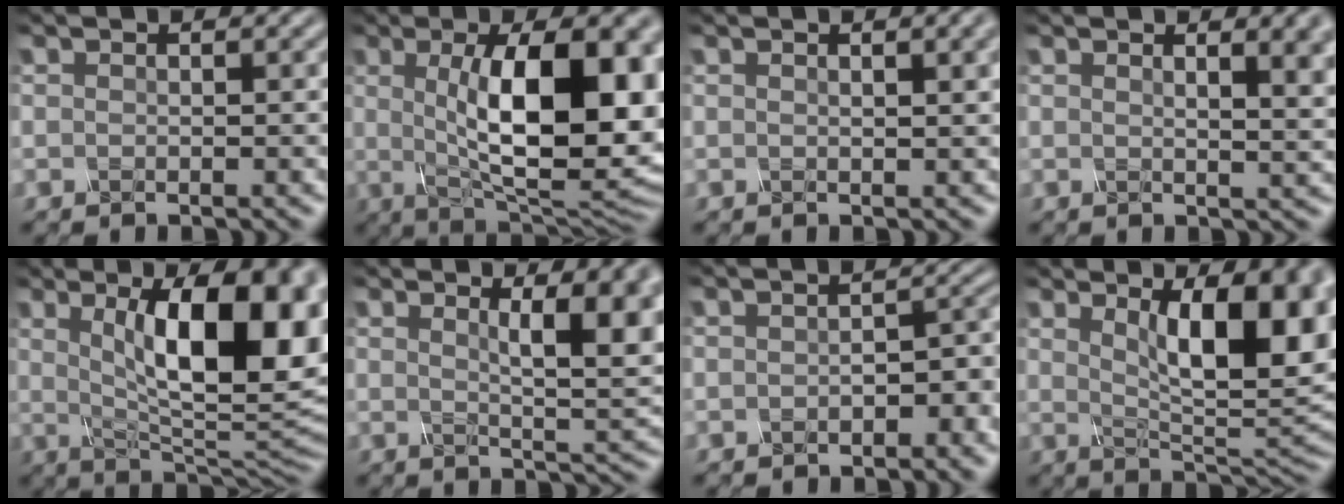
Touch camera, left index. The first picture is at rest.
{"total": 14.0, "force": [1.3, 4.9, 13.1], "torque": [-0.168, 0.002, 0.021]}
{"total": 3.2, "force": [1.4, 1.1, 2.6], "torque": [-0.019, 0.007, 0.014]}
{"total": 5.9, "force": [2.2, 2.3, 5.0], "torque": [-0.023, 0.013, 0.026]}
{"total": 14.2, "force": [3.3, 5.0, 12.9], "torque": [-0.153, 0.005, 0.049]}
{"total": 8.2, "force": [2.6, 2.2, 7.4], "torque": [-0.085, 0.000, 0.039]}
{"total": 2.9, "force": [-1.0, 1.5, 2.3], "torque": [-0.029, 0.003, -0.015]}
{"total": 11.5, "force": [3.3, 3.9, 10.3], "torque": [-0.122, -0.002, 0.050]}